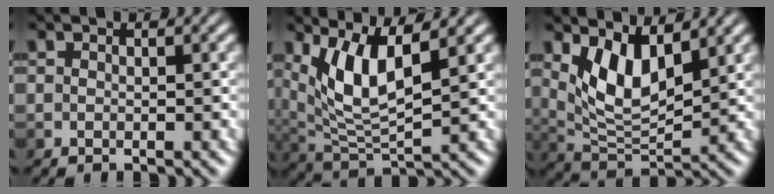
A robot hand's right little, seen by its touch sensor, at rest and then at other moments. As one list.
[{"total": 6.4, "force": [2.3, 2.0, 5.6], "torque": [-0.119, -0.006, 0.044]}, {"total": 5.3, "force": [2.0, 2.4, 4.3], "torque": [-0.087, -0.015, 0.038]}]